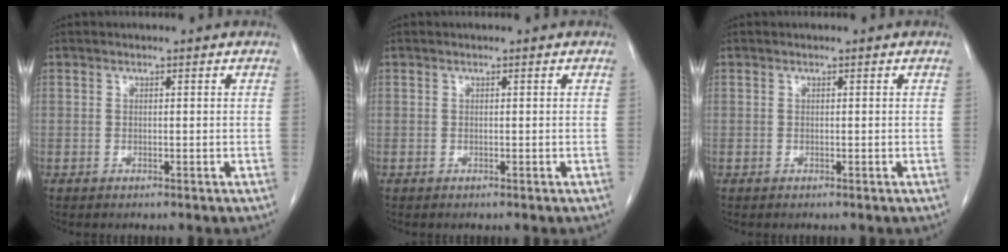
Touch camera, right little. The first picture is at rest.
{"total": 0.0}
{"total": 0.0}